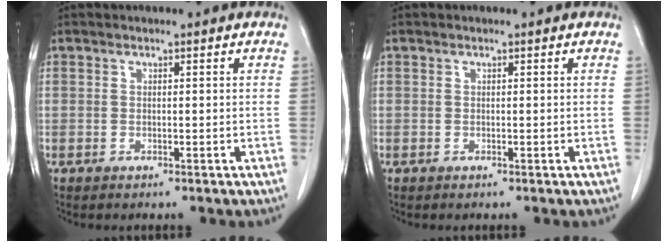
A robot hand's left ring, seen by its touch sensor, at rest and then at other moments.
{"total": 0.0}